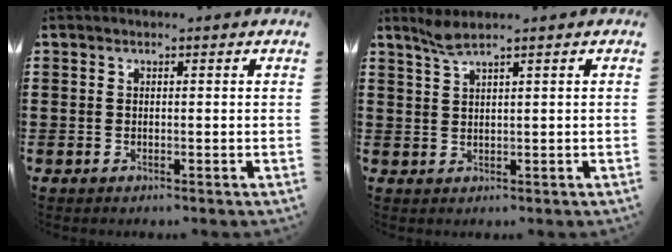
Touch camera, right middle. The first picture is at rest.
{"total": 2.2, "force": [1.9, 0.1, 1.2], "torque": [-0.030, 0.000, 0.035]}